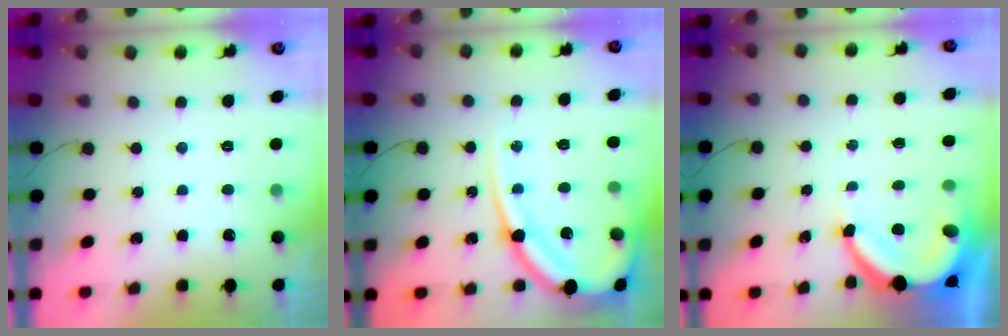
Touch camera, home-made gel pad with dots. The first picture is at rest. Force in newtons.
{"total": 14.4, "press": 14.3, "slide": 1.1}
{"total": 8.5, "press": 8.4, "slide": 1.2}